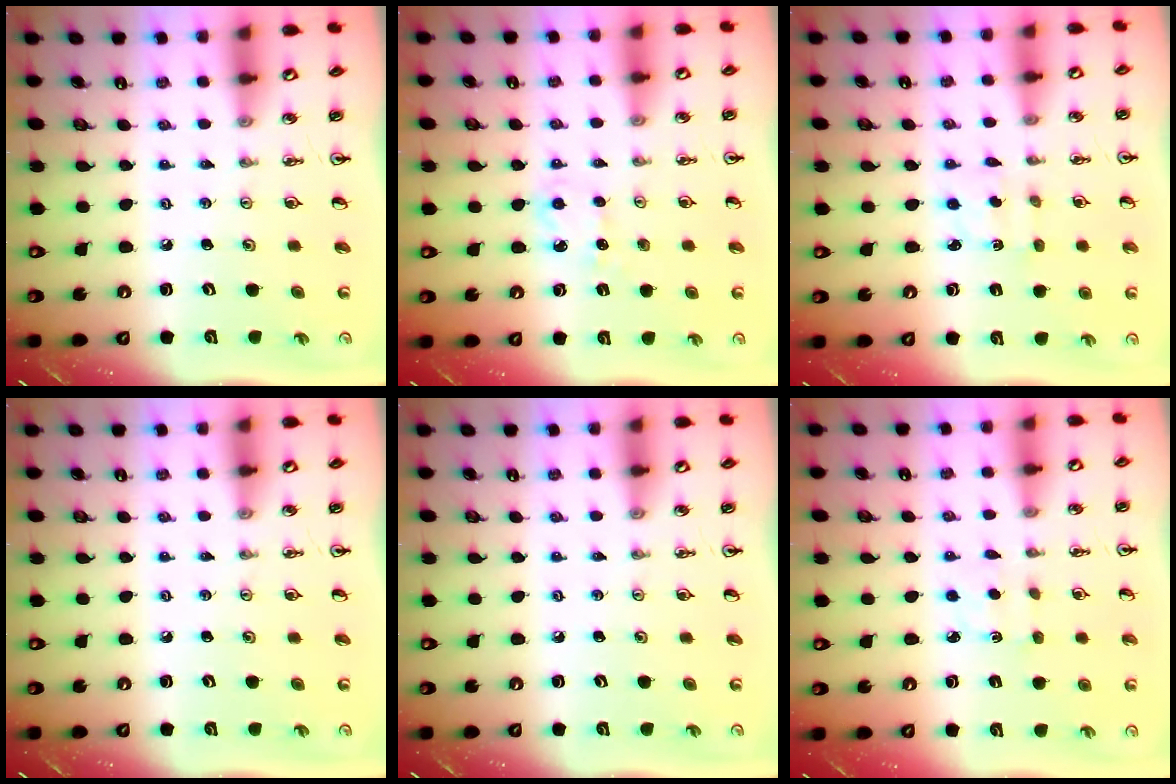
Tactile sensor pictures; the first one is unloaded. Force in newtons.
{"total": 4.1, "press": 4.0, "slide": 0.6}
{"total": 2.1, "press": 2.0, "slide": 0.6}
{"total": 0.0}
{"total": 0.0}
{"total": 2.3, "press": 2.3, "slide": 0.4}